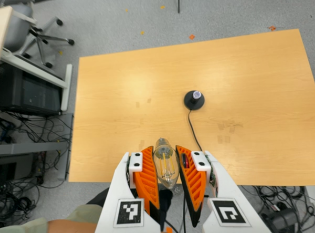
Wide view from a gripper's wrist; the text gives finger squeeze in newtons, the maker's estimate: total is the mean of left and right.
{"total": 18.3, "left": 20.0, "right": 16.5}